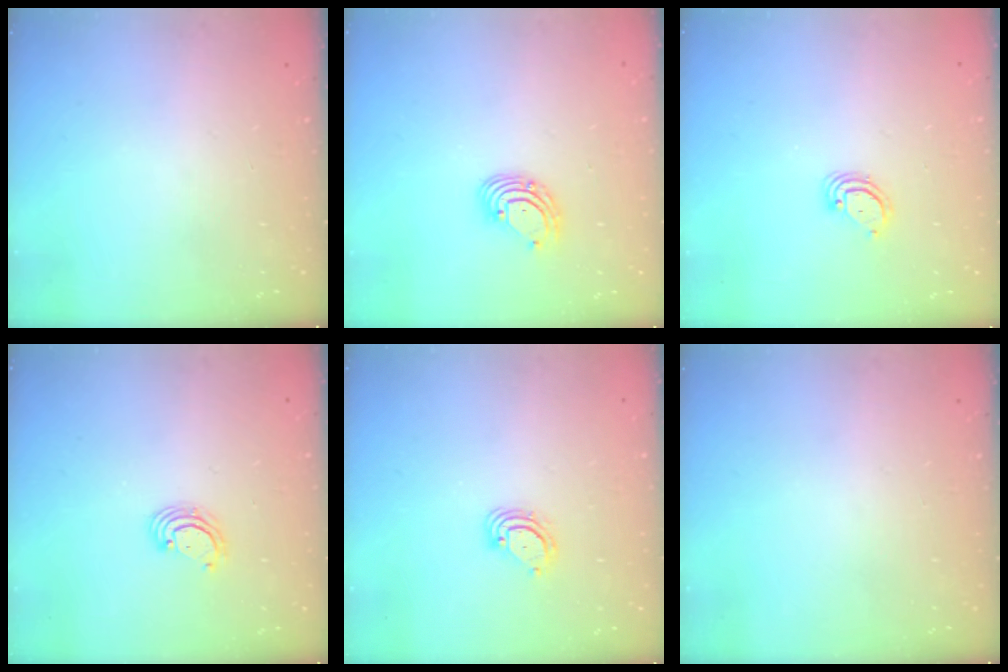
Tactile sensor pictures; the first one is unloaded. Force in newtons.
{"total": 4.8, "press": 4.7, "slide": 0.5}
{"total": 3.6, "press": 3.6, "slide": 0.2}
{"total": 2.6, "press": 2.6, "slide": 0.2}
{"total": 3.9, "press": 3.9, "slide": 0.4}
{"total": 0.0}